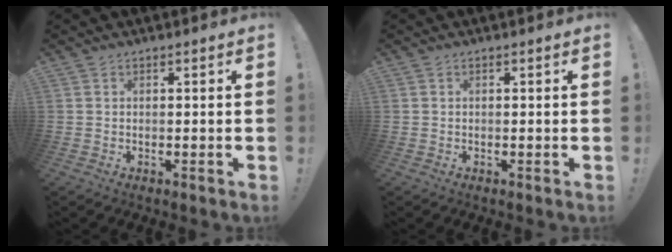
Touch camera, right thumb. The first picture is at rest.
{"total": 0.0}